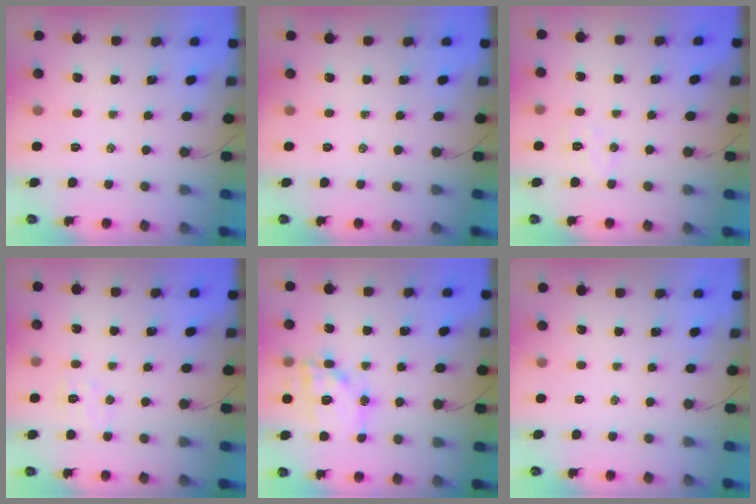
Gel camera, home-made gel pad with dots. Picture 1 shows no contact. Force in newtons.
{"total": 0.0}
{"total": 4.7, "press": 4.6, "slide": 1.1}
{"total": 4.9, "press": 4.7, "slide": 1.4}
{"total": 15.6, "press": 15.3, "slide": 2.9}
{"total": 0.0}